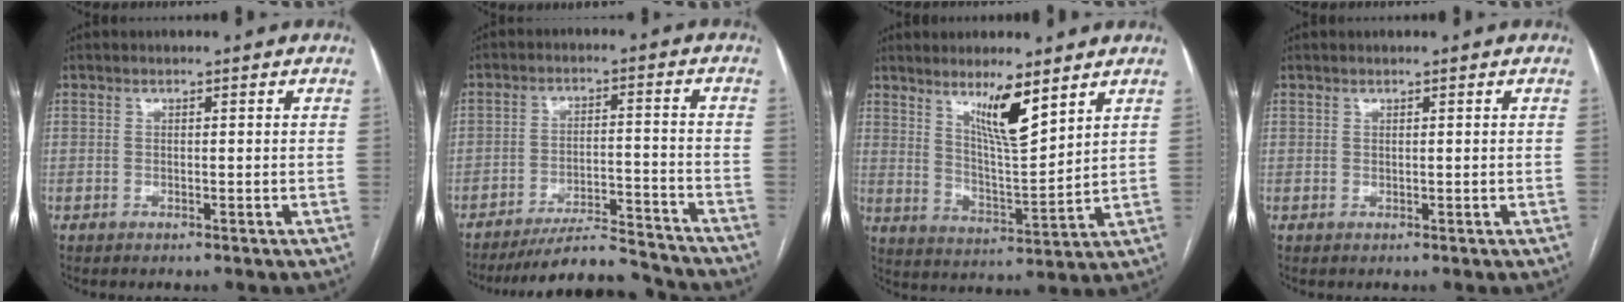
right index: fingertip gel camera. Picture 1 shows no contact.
{"total": 12.4, "force": [-12.0, 1.3, 2.7], "torque": [-0.038, 0.013, -0.183]}
{"total": 9.1, "force": [5.8, 1.1, 6.9], "torque": [-0.125, -0.014, 0.106]}
{"total": 0.0}